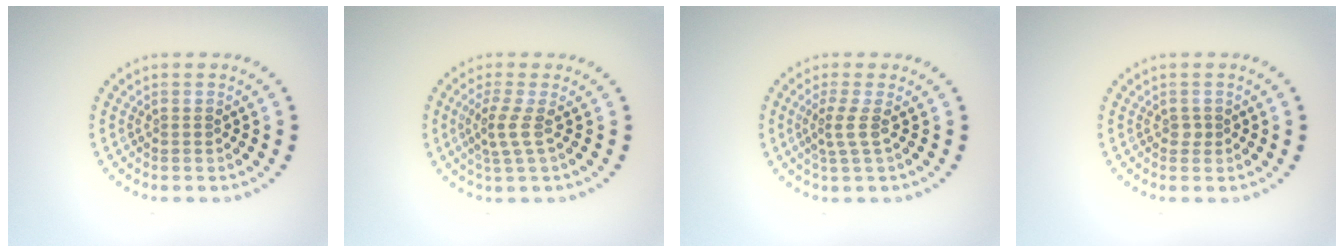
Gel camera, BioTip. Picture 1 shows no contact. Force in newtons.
{"total": 2.1, "press": 1.5, "slide": 1.5}
{"total": 1.8, "press": 1.3, "slide": 1.3}
{"total": 0.6, "press": 0.5, "slide": 0.3}